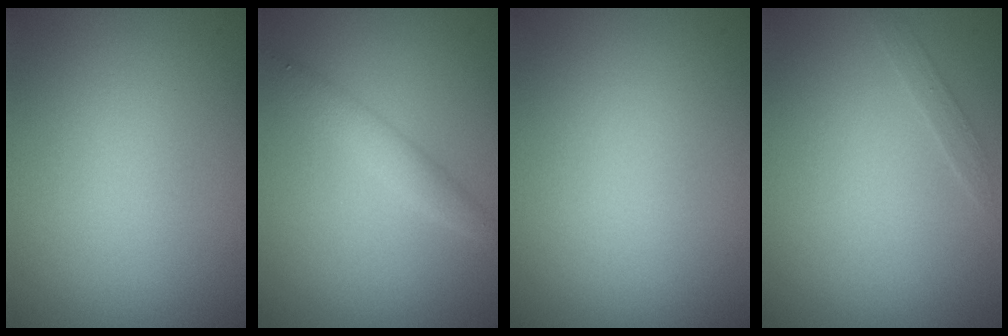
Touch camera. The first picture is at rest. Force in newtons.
{"total": 2.1, "press": 2.1, "slide": 0.0}
{"total": 0.0}
{"total": 0.8, "press": 0.8, "slide": 0.1}